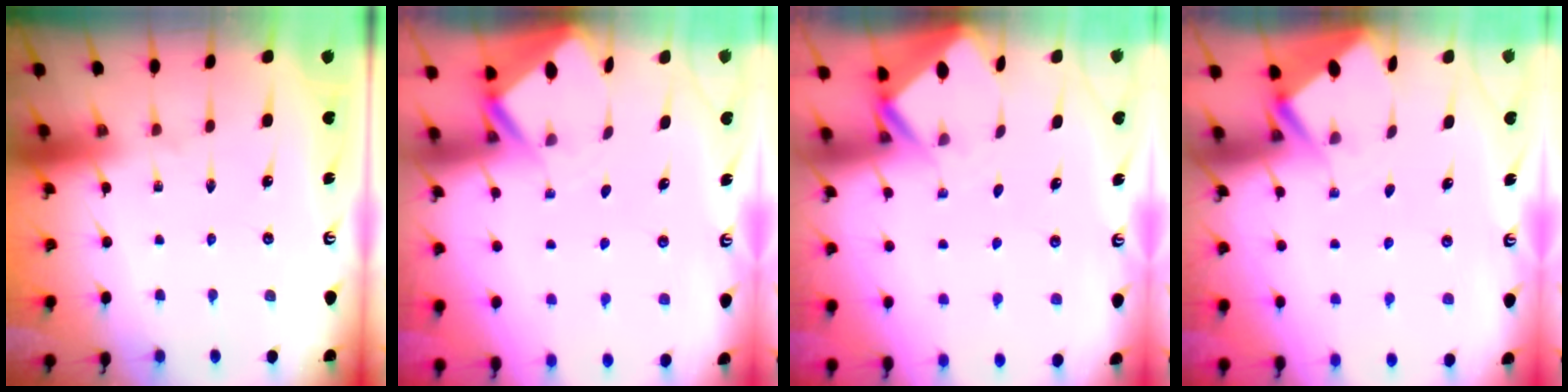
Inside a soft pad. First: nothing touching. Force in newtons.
{"total": 2.9, "press": 2.9, "slide": 0.3}
{"total": 2.4, "press": 2.4, "slide": 0.1}
{"total": 3.1, "press": 3.0, "slide": 0.4}